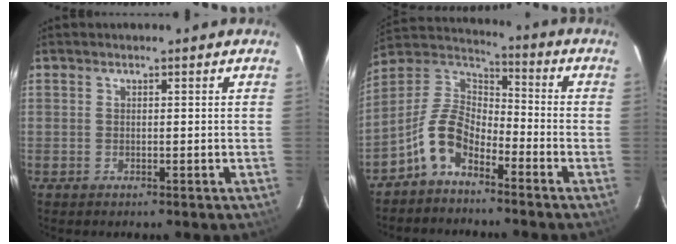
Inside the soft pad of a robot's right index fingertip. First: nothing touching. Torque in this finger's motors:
{"motor_torque": [0.57, -0.45, 0.00, -0.04]}